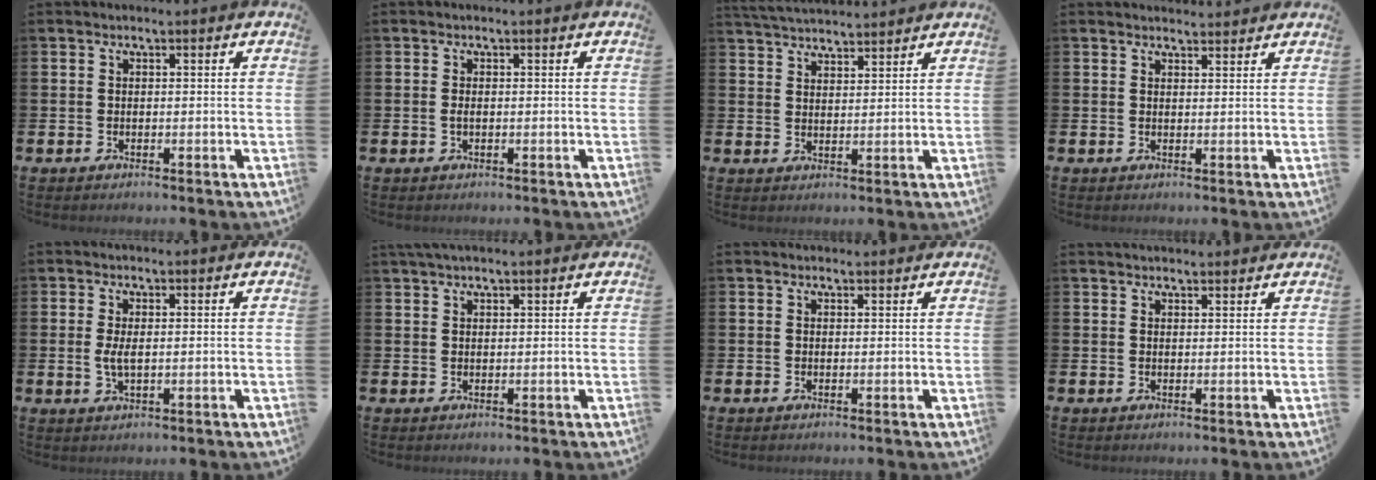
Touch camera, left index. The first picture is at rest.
{"total": 0.8, "force": [-0.1, 0.3, 0.7], "torque": [-0.008, 0.000, -0.004]}
{"total": 4.3, "force": [4.2, 0.4, 0.2], "torque": [-0.009, -0.022, 0.077]}
{"total": 2.1, "force": [2.1, 0.3, -0.1], "torque": [0.014, -0.014, 0.035]}
{"total": 2.2, "force": [0.3, 0.8, 2.0], "torque": [-0.033, 0.001, 0.003]}
{"total": 2.1, "force": [1.8, 0.3, 1.0], "torque": [-0.018, 0.003, 0.033]}
{"total": 0.8, "force": [0.7, 0.2, 0.1], "torque": [0.017, -0.006, 0.010]}
{"total": 1.8, "force": [1.8, 0.3, 0.2], "torque": [0.005, -0.007, 0.030]}